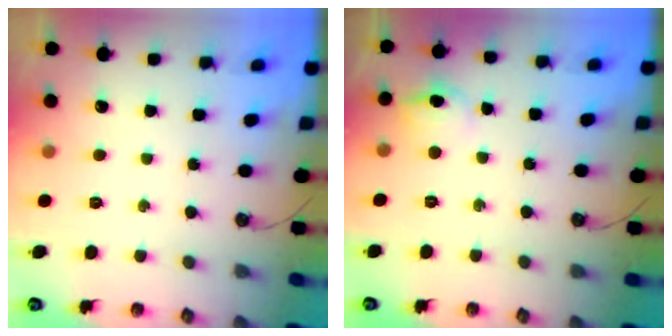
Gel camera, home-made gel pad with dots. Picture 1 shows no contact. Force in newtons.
{"total": 6.4, "press": 6.2, "slide": 1.5}